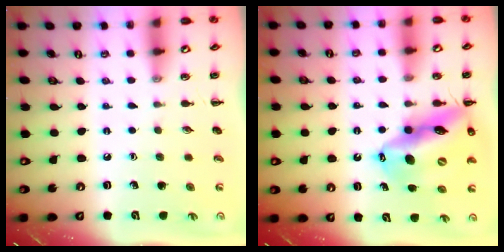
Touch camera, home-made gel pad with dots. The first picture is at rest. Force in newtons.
{"total": 19.5, "press": 18.8, "slide": 4.9}